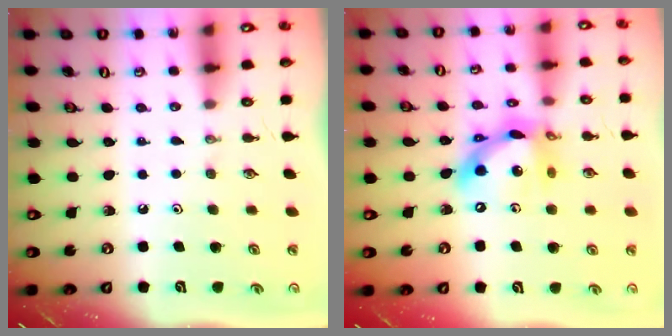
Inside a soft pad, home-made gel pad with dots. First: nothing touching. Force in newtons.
{"total": 15.8, "press": 15.7, "slide": 1.6}